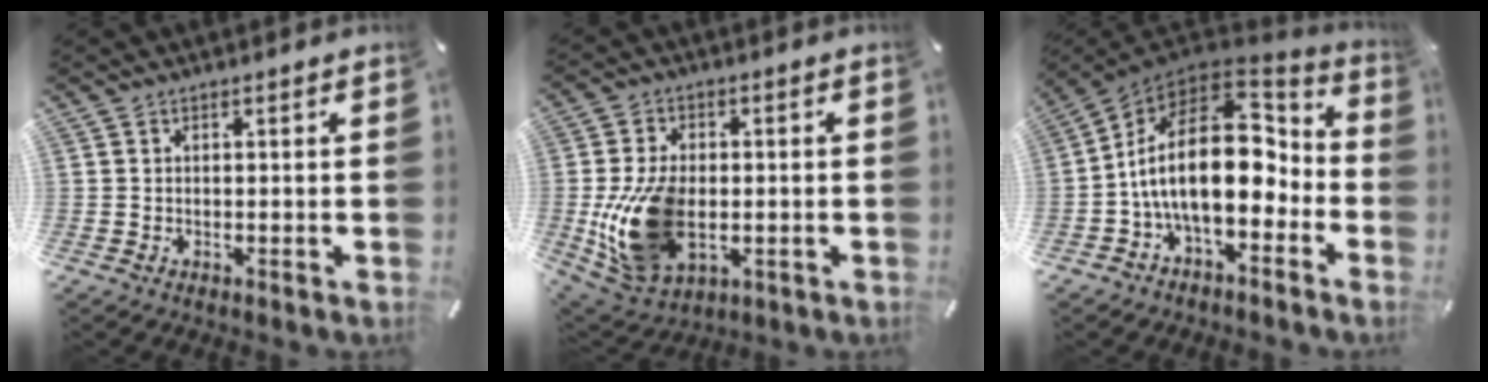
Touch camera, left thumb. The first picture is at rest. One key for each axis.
{"total": 16.8, "fx": -2.6, "fy": 11.0, "fz": 12.4, "tx": -0.265, "ty": -0.002, "tz": -0.043}
{"total": 22.5, "fx": -0.2, "fy": 12.4, "fz": 18.8, "tx": -0.347, "ty": -0.007, "tz": -0.001}